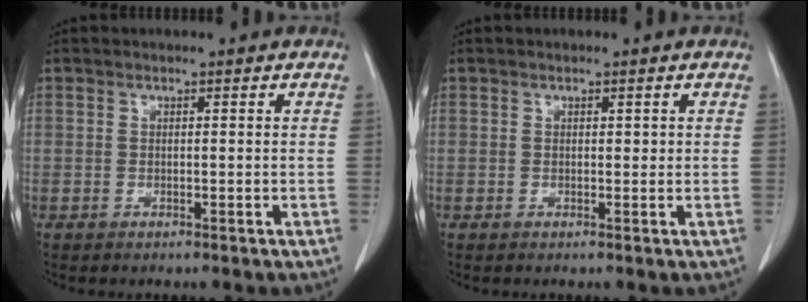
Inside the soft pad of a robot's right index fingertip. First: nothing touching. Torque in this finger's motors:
{"motor_torque": [0.07, -0.03, 0.02, 0.01]}